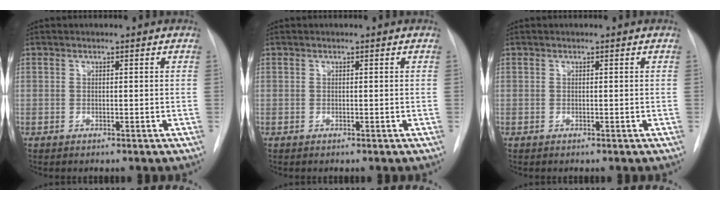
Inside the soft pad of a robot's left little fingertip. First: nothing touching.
{"total": 0.0}
{"total": 0.0}